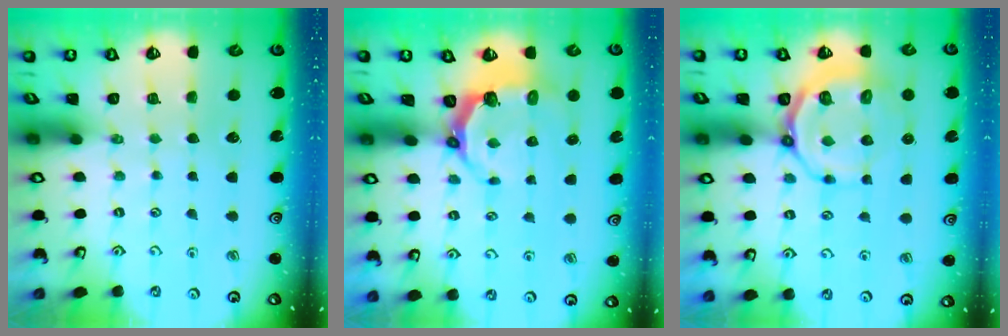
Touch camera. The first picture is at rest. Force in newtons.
{"total": 5.4, "press": 4.1, "slide": 3.5}
{"total": 8.8, "press": 8.3, "slide": 3.0}